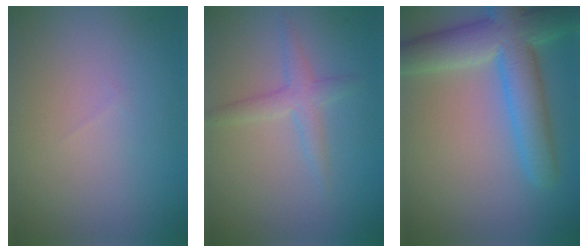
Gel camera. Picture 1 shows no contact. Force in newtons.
{"total": 2.2, "press": 2.2, "slide": 0.1}
{"total": 7.9, "press": 7.9, "slide": 0.4}